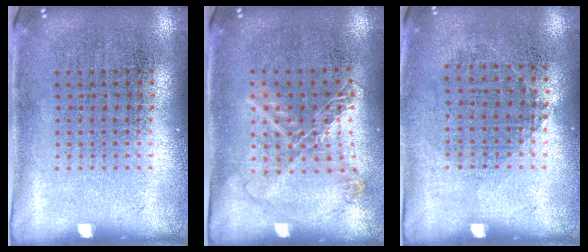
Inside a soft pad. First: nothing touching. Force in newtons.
{"total": 1.2, "press": 1.1, "slide": 0.2}
{"total": 0.8, "press": 0.7, "slide": 0.4}